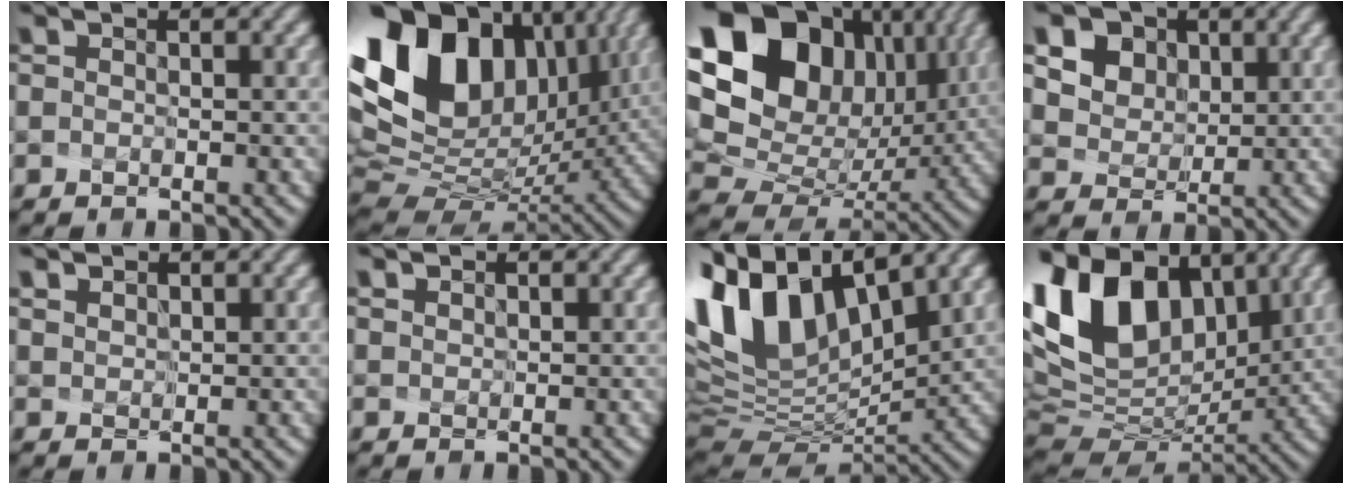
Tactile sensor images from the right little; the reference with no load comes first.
{"total": 16.5, "force": [5.8, 11.0, 10.8], "torque": [-0.227, 0.024, 0.117]}
{"total": 20.8, "force": [7.2, 16.3, 10.8], "torque": [-0.259, 0.038, 0.142]}
{"total": 9.9, "force": [4.9, 7.4, 4.4], "torque": [-0.113, 0.014, 0.099]}
{"total": 2.0, "force": [1.6, 1.0, 0.6], "torque": [-0.034, 0.006, 0.040]}
{"total": 0.9, "force": [0.8, 0.4, 0.2], "torque": [-0.017, 0.008, 0.018]}
{"total": 14.1, "force": [5.4, 7.1, 10.9], "torque": [-0.240, 0.016, 0.107]}
{"total": 13.7, "force": [5.4, 8.6, 9.1], "torque": [-0.192, 0.013, 0.114]}